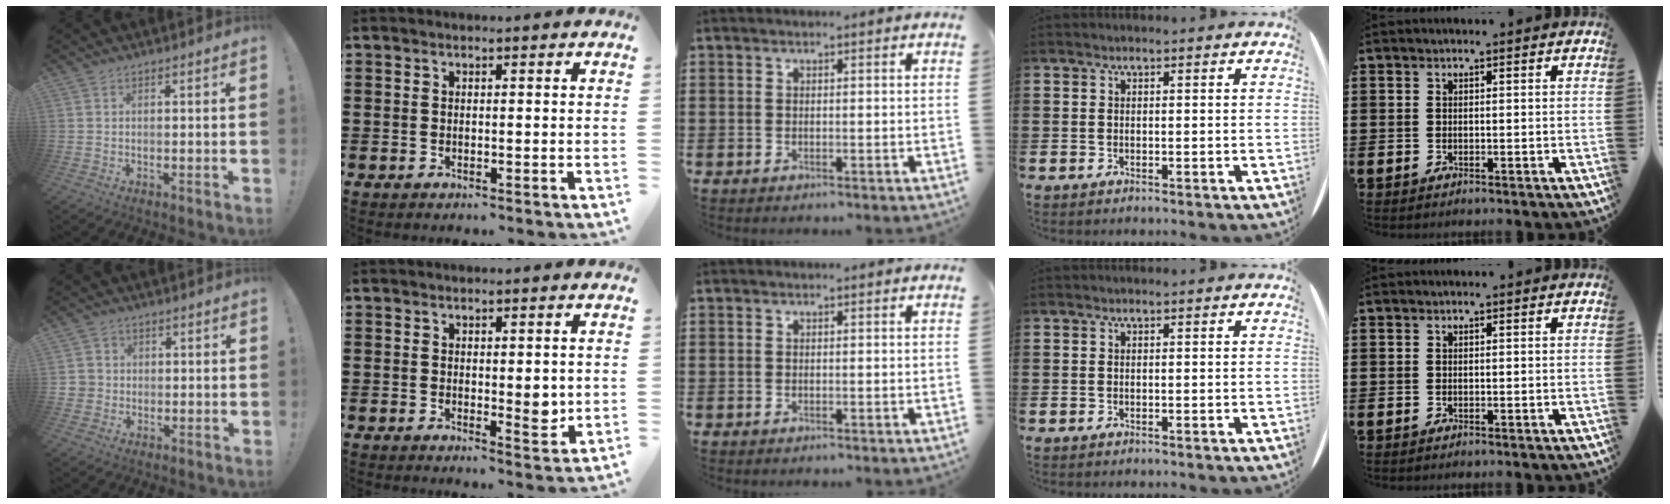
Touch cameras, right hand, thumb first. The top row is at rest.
{"thumb": {"total": 3.9, "force": [-0.1, 3.7, 1.1], "torque": [-0.012, 0.007, -0.001]}, "index": {"total": 3.7, "force": [0.4, 1.7, 3.3], "torque": [-0.044, -0.004, 0.005]}}